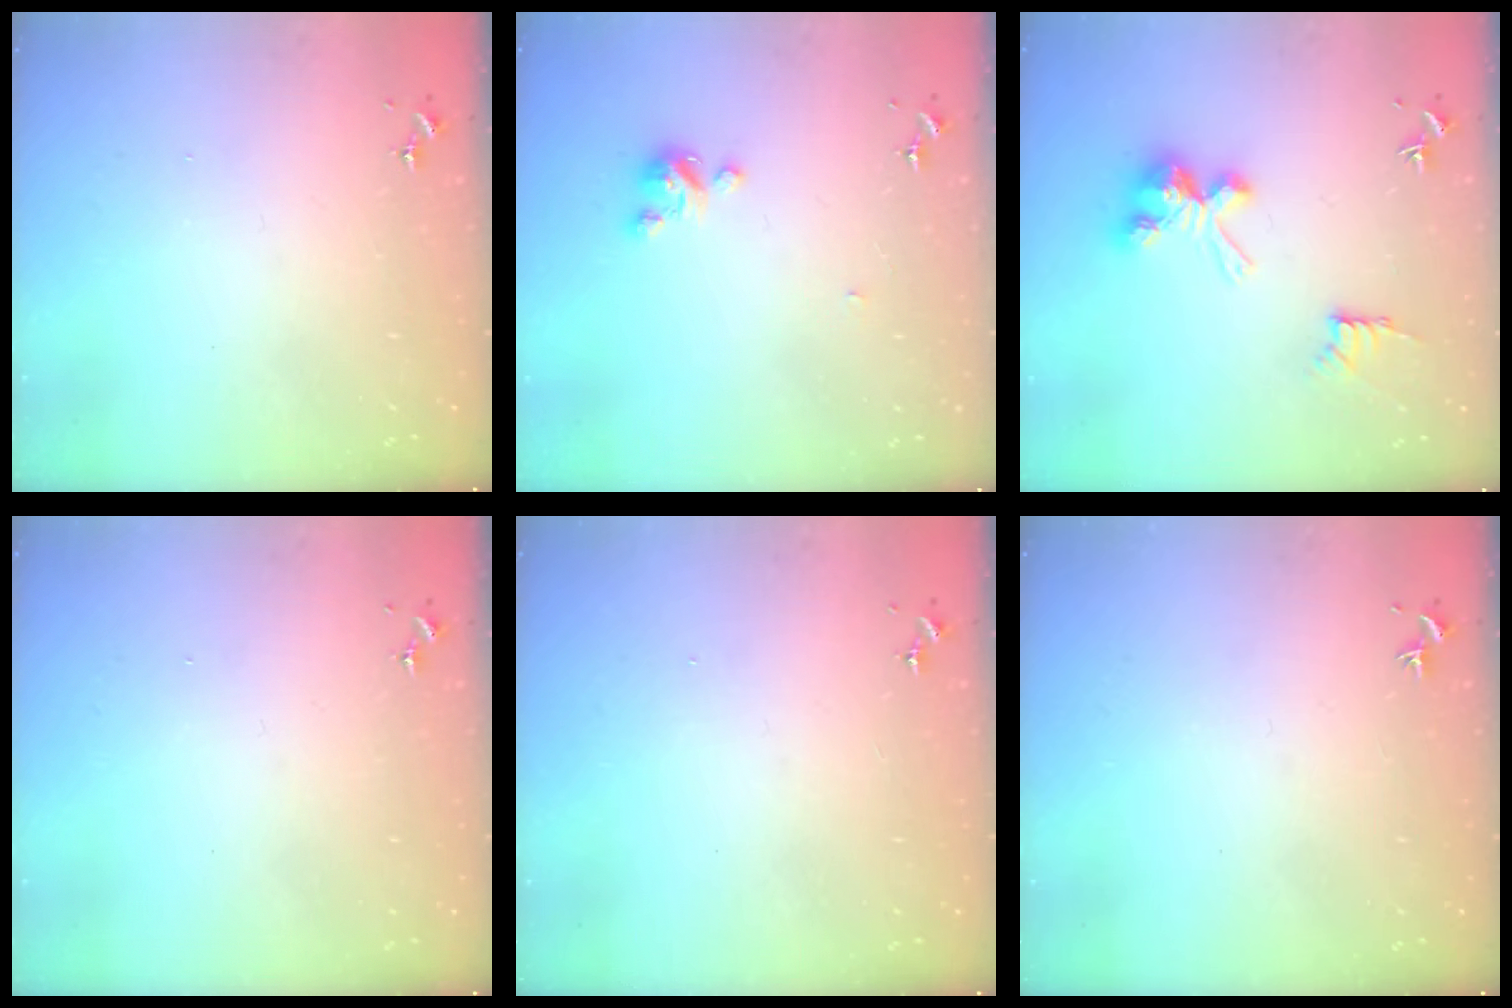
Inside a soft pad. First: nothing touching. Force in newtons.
{"total": 4.5, "press": 4.5, "slide": 0.3}
{"total": 10.1, "press": 10.1, "slide": 0.1}
{"total": 0.0}
{"total": 0.0}
{"total": 0.0}